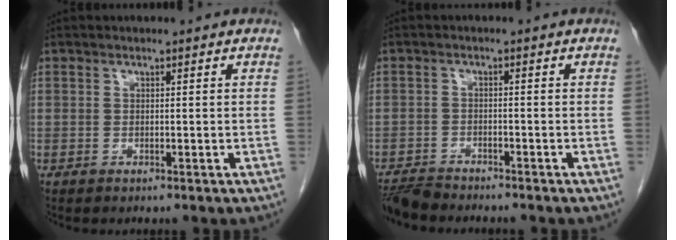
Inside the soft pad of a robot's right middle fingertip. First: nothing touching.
{"total": 4.2, "force": [-4.1, 0.2, 0.7], "torque": [-0.007, -0.016, -0.075]}